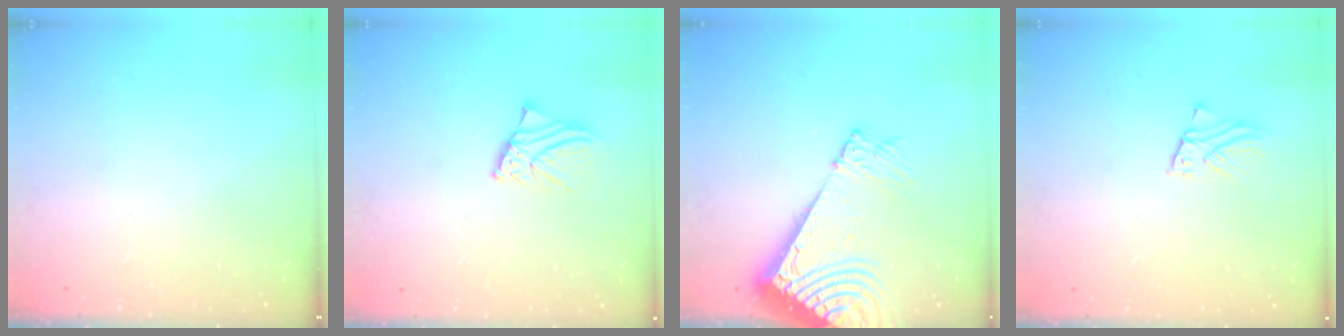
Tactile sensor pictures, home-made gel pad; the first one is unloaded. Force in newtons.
{"total": 3.8, "press": 3.8, "slide": 0.3}
{"total": 16.3, "press": 16.1, "slide": 3.0}
{"total": 2.2, "press": 2.2, "slide": 0.2}